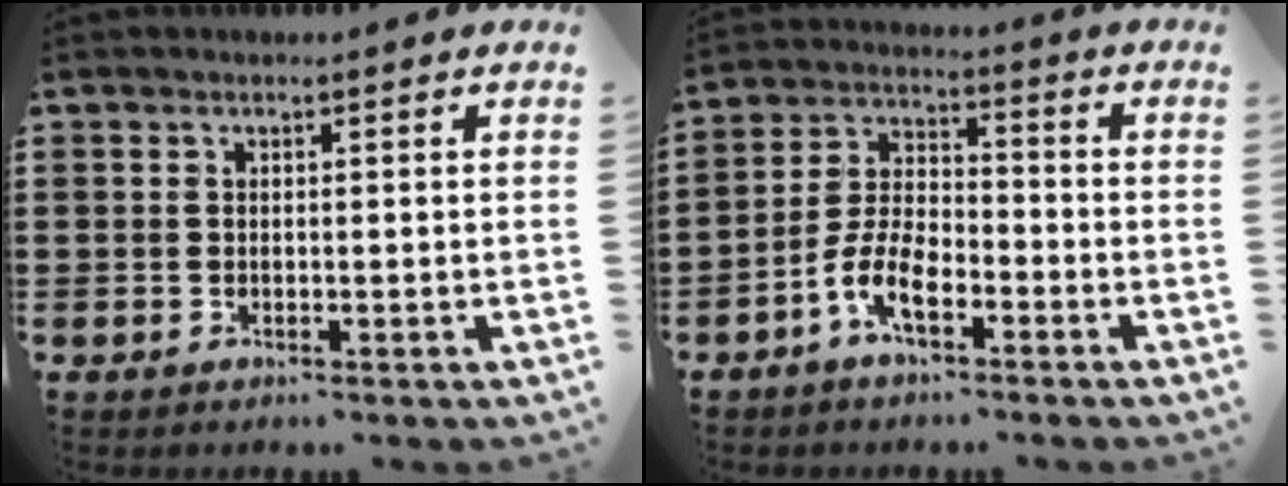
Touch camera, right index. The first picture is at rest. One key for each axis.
{"total": 7.1, "fx": -3.9, "fy": 3.0, "fz": 5.1, "tx": -0.128, "ty": -0.001, "tz": -0.081}